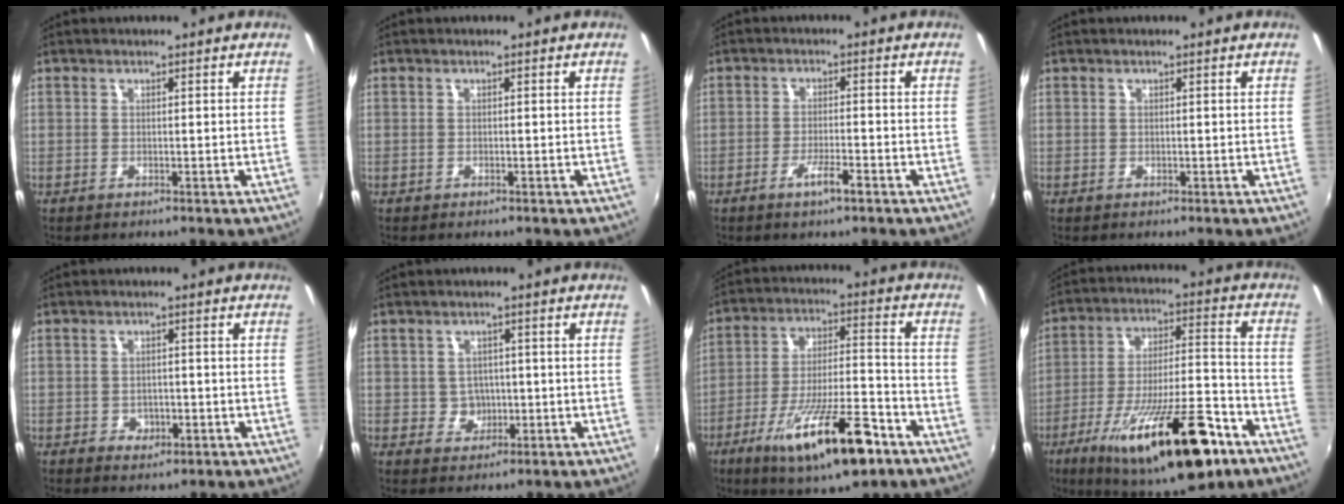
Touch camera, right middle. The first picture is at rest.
{"total": 0.0}
{"total": 5.7, "force": [-3.5, 0.6, 4.5], "torque": [-0.090, -0.008, -0.060]}
{"total": 0.0}
{"total": 3.5, "force": [-1.3, 2.7, 1.8], "torque": [-0.036, 0.000, -0.013]}
{"total": 3.6, "force": [-0.4, 3.5, 0.7], "torque": [-0.014, 0.008, 0.001]}
{"total": 18.6, "force": [-10.7, 4.7, 14.5], "torque": [-0.260, -0.029, -0.172]}
{"total": 25.7, "force": [-14.5, 7.2, 19.9], "torque": [-0.342, -0.042, -0.223]}